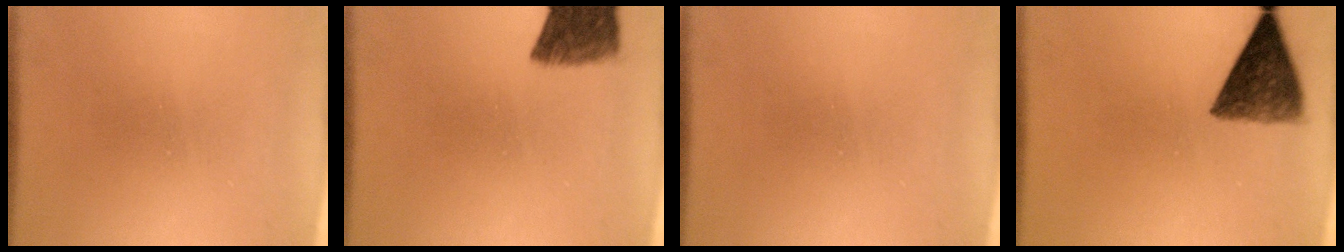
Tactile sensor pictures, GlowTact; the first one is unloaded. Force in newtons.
{"total": 7.8}
{"total": 0.0}
{"total": 8.9}